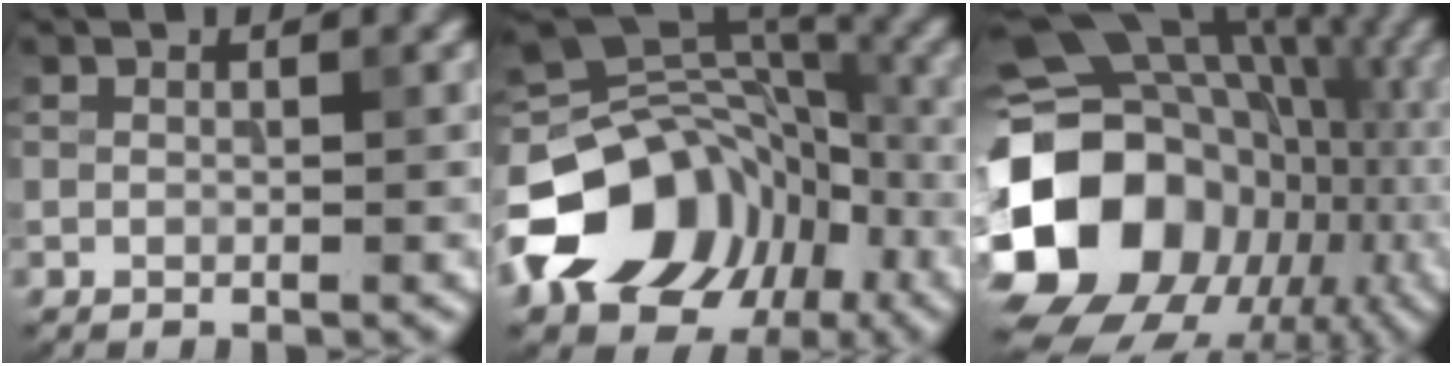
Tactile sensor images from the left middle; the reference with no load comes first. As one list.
[{"total": 14.8, "force": [-6.9, 10.9, 7.3], "torque": [-0.141, 0.016, -0.125]}, {"total": 18.3, "force": [-3.9, 15.3, 9.4], "torque": [-0.183, 0.000, -0.076]}]